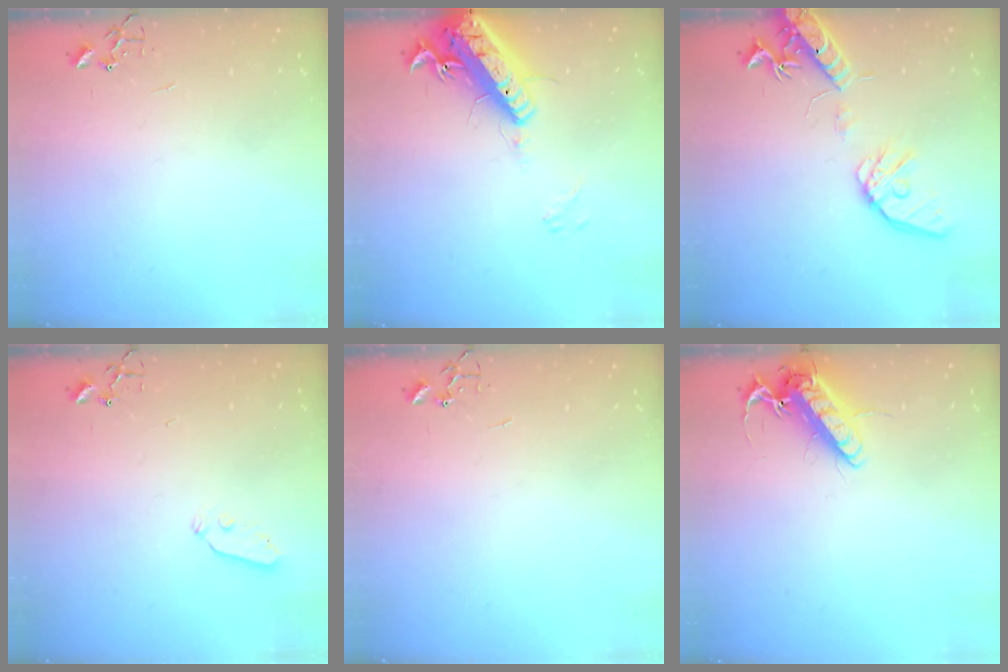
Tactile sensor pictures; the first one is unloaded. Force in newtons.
{"total": 19.0, "press": 18.7, "slide": 3.7}
{"total": 16.5, "press": 16.2, "slide": 2.8}
{"total": 3.2, "press": 3.2, "slide": 0.5}
{"total": 0.0}
{"total": 13.5, "press": 13.3, "slide": 2.1}